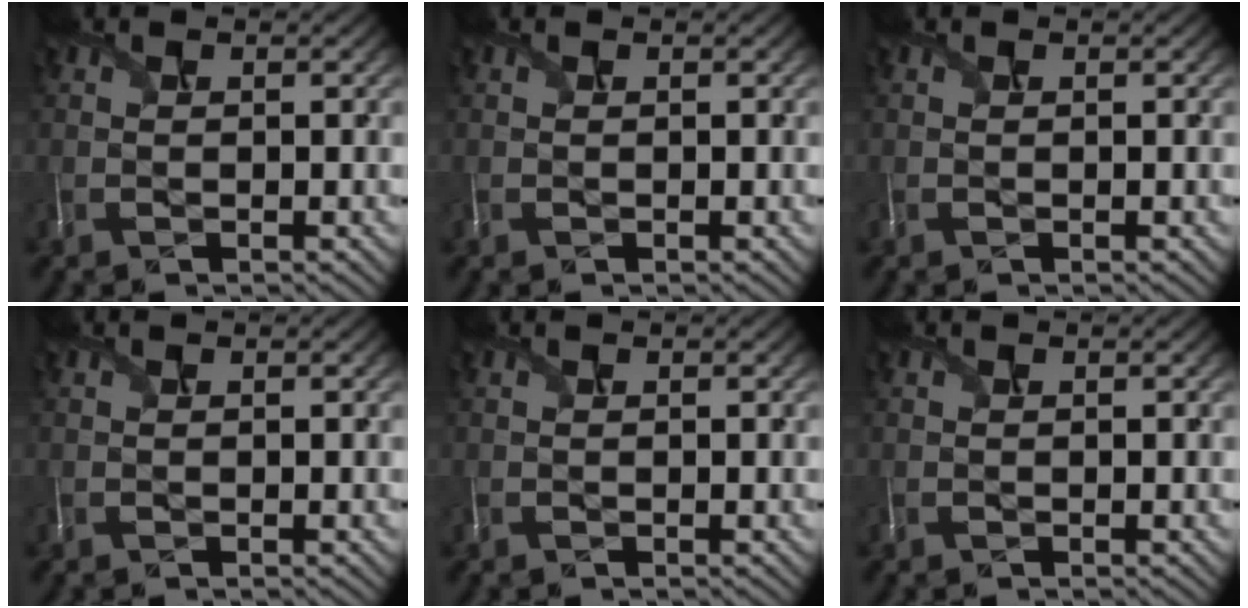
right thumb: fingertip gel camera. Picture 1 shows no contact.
{"total": 0.0}
{"total": 0.0}
{"total": 0.0}
{"total": 0.0}
{"total": 0.0}